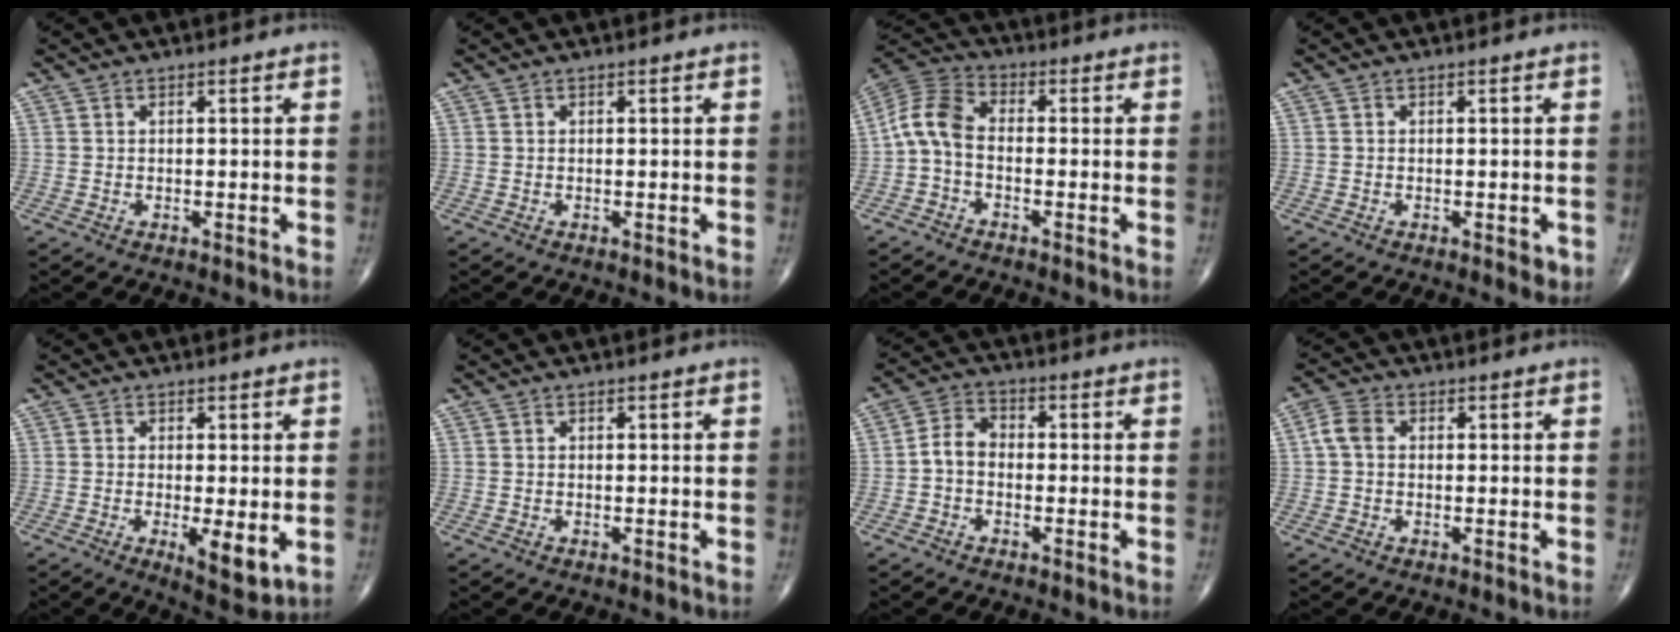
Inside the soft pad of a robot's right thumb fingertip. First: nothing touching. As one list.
[{"total": 0.0}, {"total": 7.6, "force": [-1.4, 4.6, 5.9], "torque": [-0.118, 0.027, -0.044]}, {"total": 1.7, "force": [-0.6, 0.8, 1.4], "torque": [-0.012, -0.001, -0.007]}, {"total": 6.6, "force": [-1.3, 2.1, 6.1], "torque": [-0.096, -0.020, -0.017]}, {"total": 0.0}, {"total": 4.7, "force": [-1.0, 3.4, 3.0], "torque": [-0.046, 0.019, -0.032]}, {"total": 3.7, "force": [0.3, 2.7, 2.5], "torque": [-0.053, 0.012, 0.001]}]